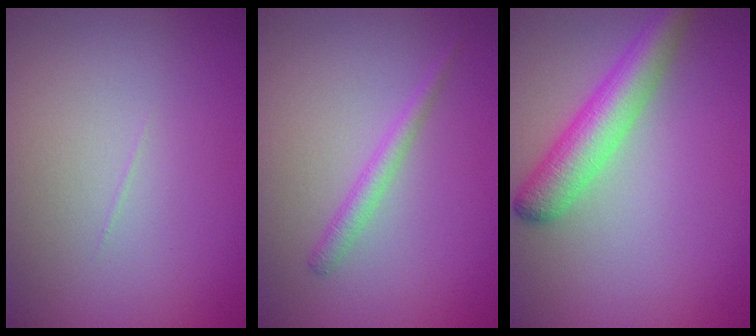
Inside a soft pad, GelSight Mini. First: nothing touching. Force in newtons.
{"total": 1.5, "press": 1.5, "slide": 0.1}
{"total": 4.7, "press": 4.7, "slide": 0.2}